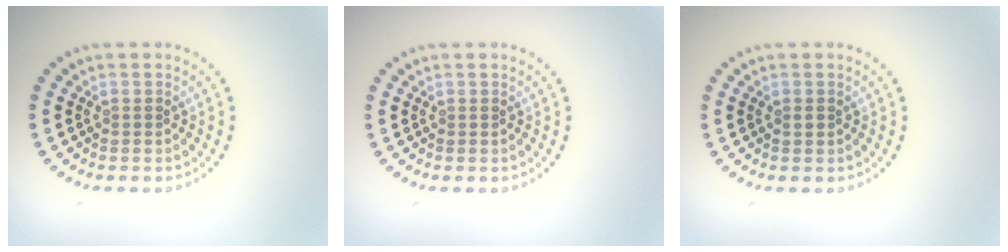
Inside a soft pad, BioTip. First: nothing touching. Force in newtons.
{"total": 0.0}
{"total": 0.6, "press": 0.6, "slide": 0.1}